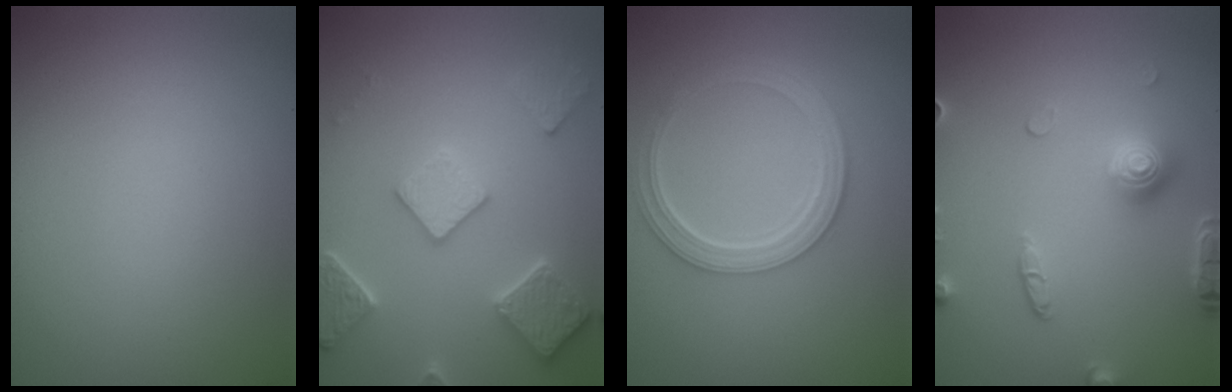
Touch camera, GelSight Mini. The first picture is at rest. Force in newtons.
{"total": 4.2, "press": 4.1, "slide": 1.1}
{"total": 4.8, "press": 3.6, "slide": 3.1}
{"total": 3.7, "press": 3.3, "slide": 1.6}